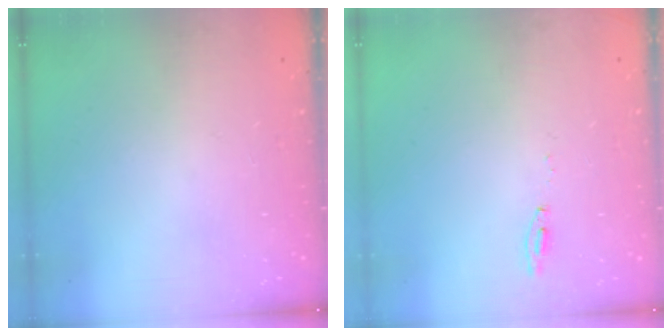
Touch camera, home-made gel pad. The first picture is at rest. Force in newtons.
{"total": 4.6, "press": 4.6, "slide": 0.5}